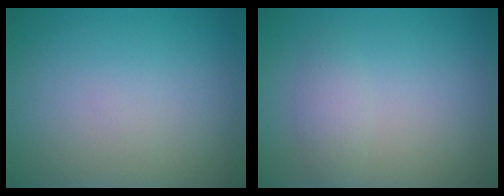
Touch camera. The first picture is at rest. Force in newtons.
{"total": 1.6, "press": 1.6, "slide": 0.0}